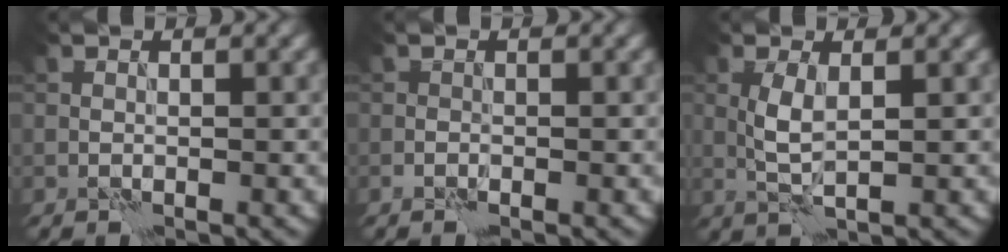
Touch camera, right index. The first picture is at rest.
{"total": 0.5, "force": [-0.4, 0.3, 0.3], "torque": [-0.003, 0.002, -0.008]}
{"total": 2.6, "force": [0.4, 0.8, 2.4], "torque": [-0.058, 0.003, 0.007]}